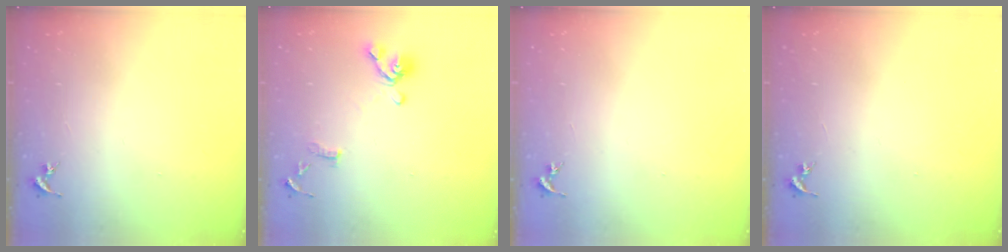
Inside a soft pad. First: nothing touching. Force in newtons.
{"total": 10.9, "press": 10.8, "slide": 1.4}
{"total": 0.0}
{"total": 0.0}